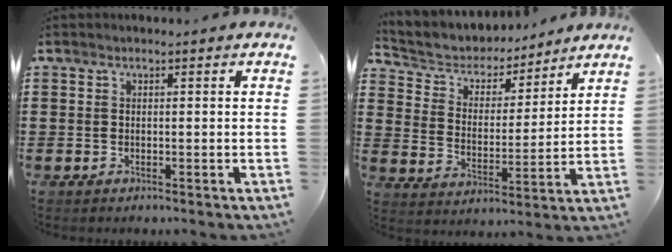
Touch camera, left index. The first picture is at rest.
{"total": 5.0, "force": [4.5, 2.0, 0.2], "torque": [-0.039, -0.031, 0.074]}